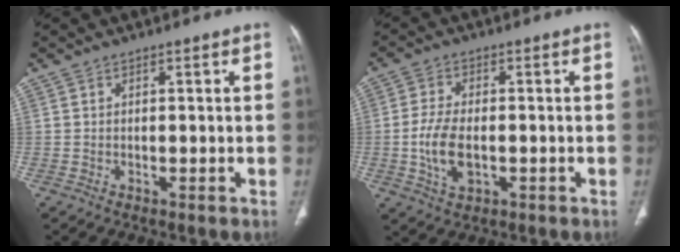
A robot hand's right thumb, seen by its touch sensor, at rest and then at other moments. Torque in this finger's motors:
{"motor_torque": [-0.19, 0.57, 0.33, 0.58, 0.22]}